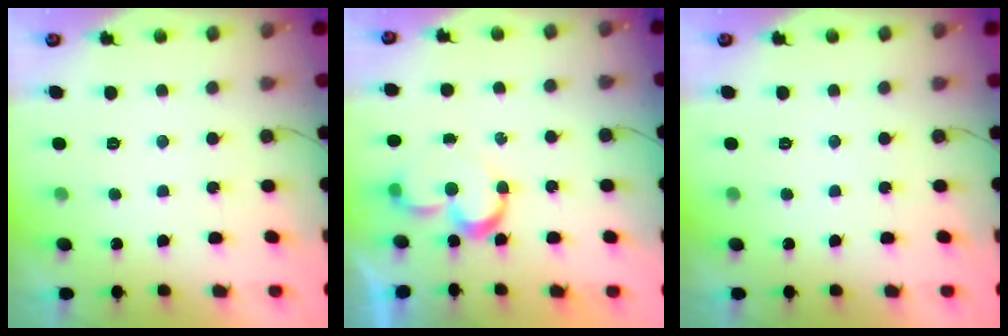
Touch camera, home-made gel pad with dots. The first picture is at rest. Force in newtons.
{"total": 6.5, "press": 6.5, "slide": 0.5}
{"total": 0.0}